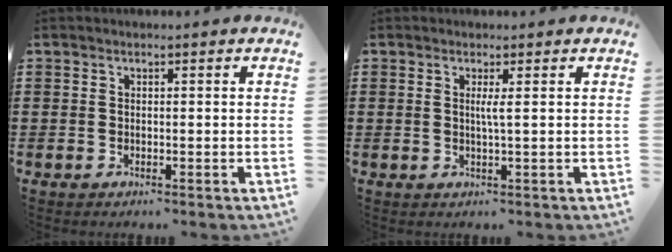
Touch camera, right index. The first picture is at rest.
{"total": 1.7, "force": [0.4, -0.3, 1.6], "torque": [-0.031, -0.004, 0.003]}